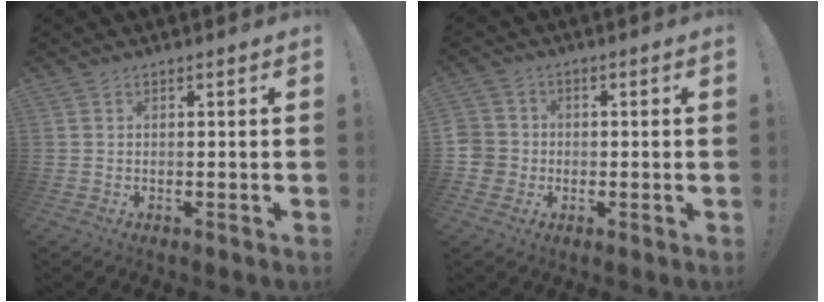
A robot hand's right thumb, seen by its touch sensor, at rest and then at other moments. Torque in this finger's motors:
{"motor_torque": [0.29, 0.16, 0.08, -0.60, -0.01]}